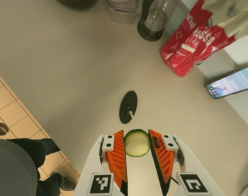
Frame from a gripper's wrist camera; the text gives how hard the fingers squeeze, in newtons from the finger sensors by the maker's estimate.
{"total": 8.4, "left": 8.8, "right": 8.0}